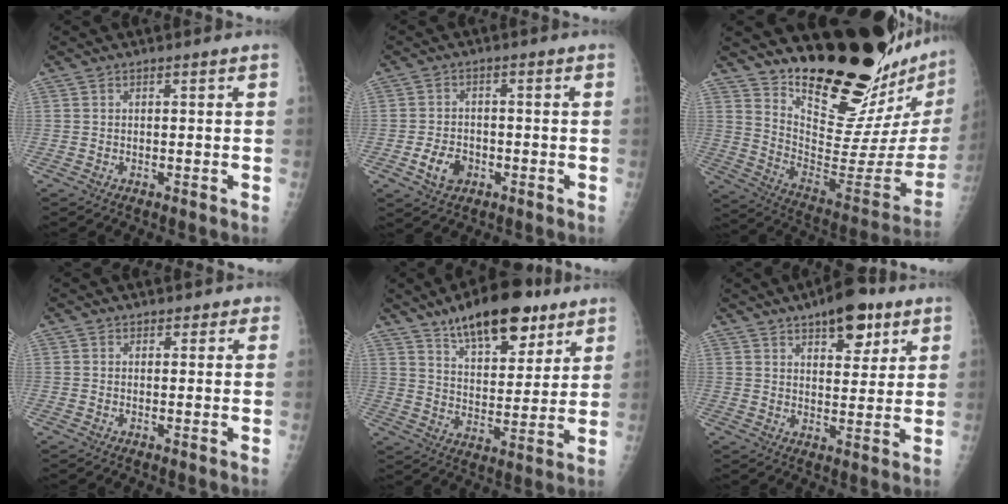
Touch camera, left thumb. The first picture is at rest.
{"total": 5.1, "force": [-2.0, 3.8, 2.8], "torque": [-0.038, 0.010, -0.032]}
{"total": 28.0, "force": [23.9, 5.8, 13.4], "torque": [-0.169, -0.201, 0.344]}
{"total": 1.4, "force": [1.0, 1.0, -0.1], "torque": [0.023, -0.004, 0.005]}
{"total": 17.0, "force": [11.3, 7.2, 10.4], "torque": [-0.114, -0.056, 0.182]}
{"total": 10.7, "force": [6.5, 4.7, 7.1], "torque": [-0.071, -0.029, 0.092]}